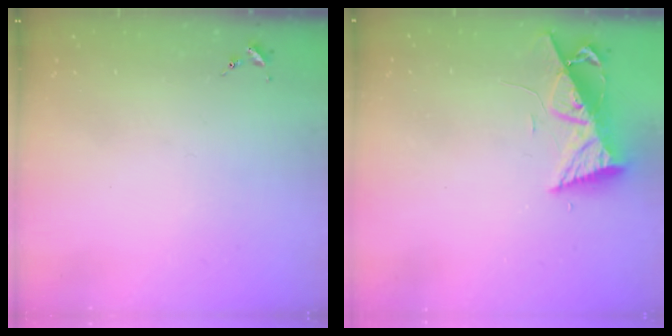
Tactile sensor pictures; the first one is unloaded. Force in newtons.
{"total": 8.2, "press": 8.2, "slide": 0.6}